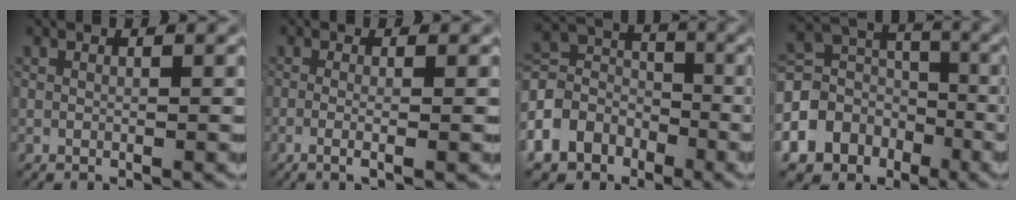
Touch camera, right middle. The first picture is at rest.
{"total": 2.3, "force": [-1.1, 0.2, 2.0], "torque": [-0.049, -0.013, -0.018]}
{"total": 9.8, "force": [-2.7, 8.0, 5.0], "torque": [-0.102, -0.031, -0.043]}
{"total": 14.6, "force": [-5.2, 11.8, 6.9], "torque": [-0.119, -0.044, -0.085]}